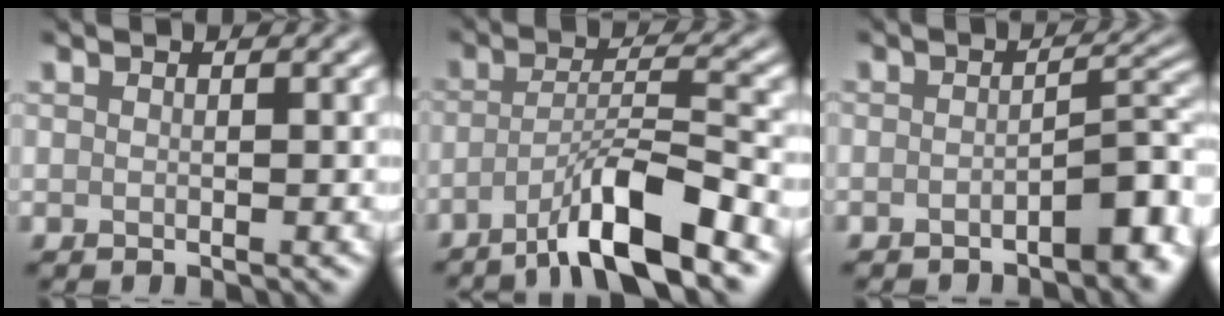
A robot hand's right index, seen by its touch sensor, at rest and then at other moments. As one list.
[{"total": 7.3, "force": [-4.8, 0.9, 5.4], "torque": [-0.087, 0.008, -0.090]}, {"total": 3.9, "force": [-2.3, 1.3, 2.9], "torque": [-0.036, 0.009, -0.038]}]